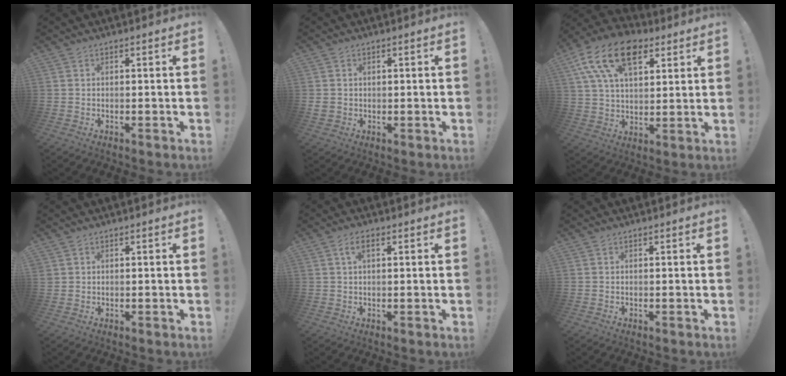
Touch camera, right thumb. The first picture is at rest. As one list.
[{"total": 1.9, "force": [0.5, 1.7, 0.6], "torque": [-0.011, 0.000, 0.010]}, {"total": 18.9, "force": [8.8, 11.3, 12.4], "torque": [-0.213, -0.031, 0.157]}, {"total": 1.0, "force": [0.5, 0.9, 0.2], "torque": [-0.003, 0.000, 0.010]}, {"total": 3.3, "force": [1.0, 1.5, 2.7], "torque": [-0.047, 0.005, 0.016]}, {"total": 0.0}]